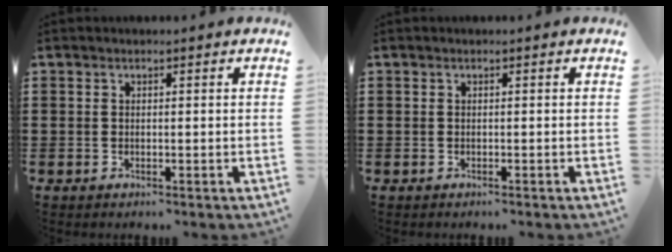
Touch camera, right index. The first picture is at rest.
{"total": 0.0}